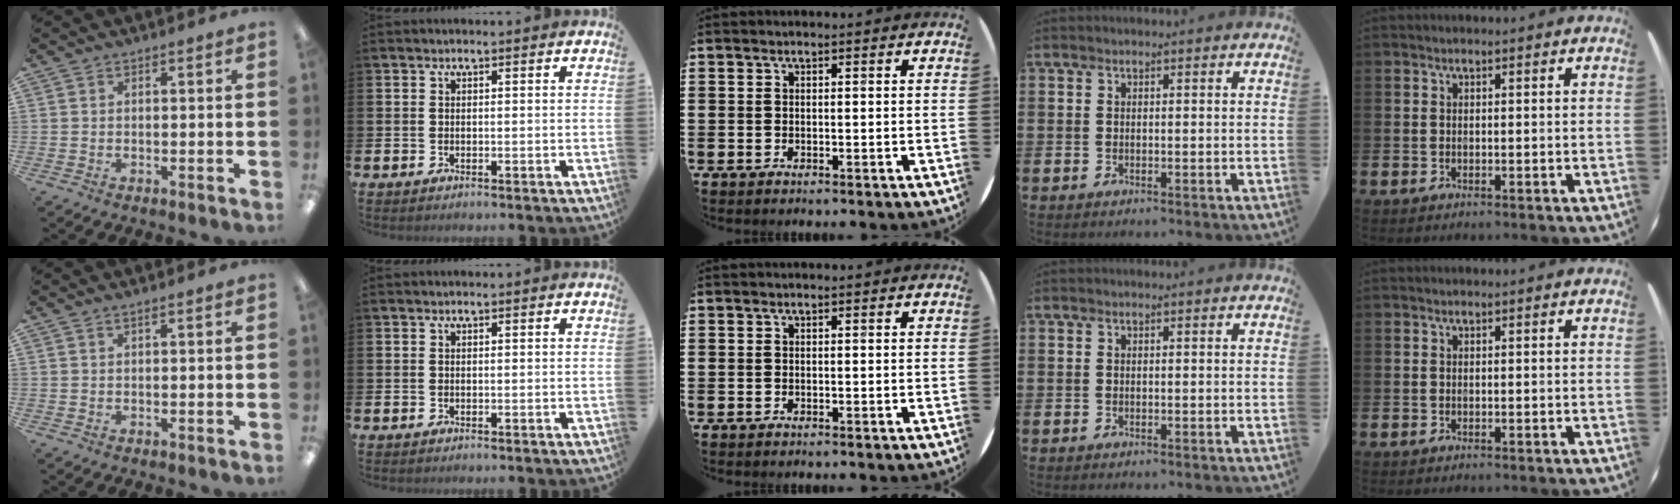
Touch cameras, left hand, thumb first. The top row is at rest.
{"thumb": {"total": 0.7, "force": [0.4, 0.0, 0.6], "torque": [-0.012, 0.000, 0.006]}}